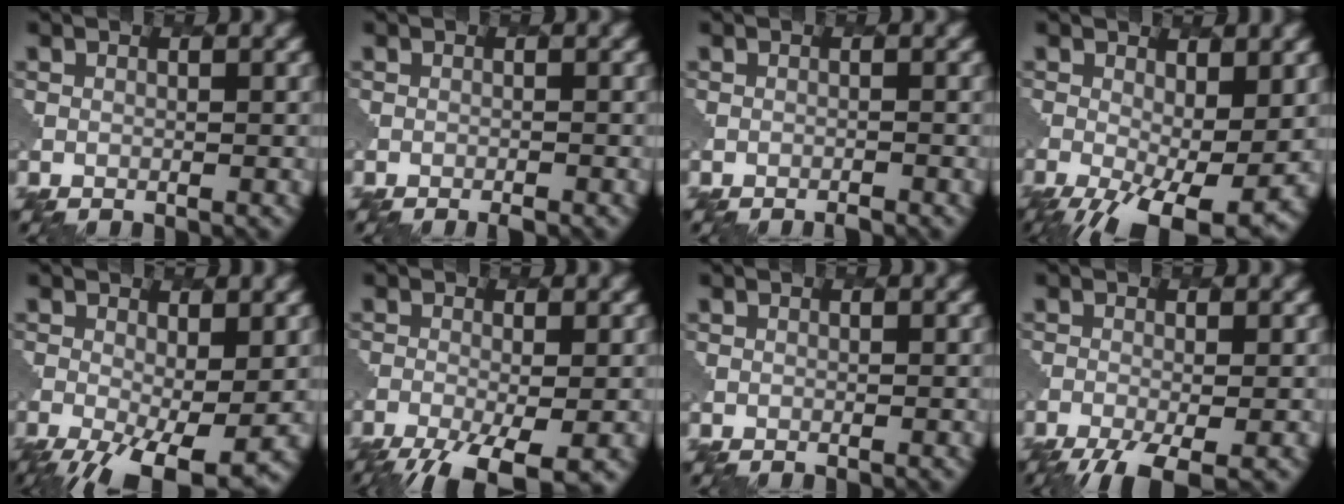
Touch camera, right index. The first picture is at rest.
{"total": 1.0, "force": [-0.8, 0.2, 0.5], "torque": [-0.002, 0.002, -0.013]}
{"total": 0.8, "force": [-0.8, 0.1, 0.2], "torque": [0.004, 0.002, -0.015]}
{"total": 8.1, "force": [-2.4, 3.3, 7.0], "torque": [-0.129, -0.022, -0.030]}
{"total": 7.1, "force": [-2.6, 2.6, 6.1], "torque": [-0.114, -0.017, -0.037]}
{"total": 7.6, "force": [-4.7, 2.3, 5.5], "torque": [-0.102, -0.032, -0.073]}
{"total": 0.0}
{"total": 4.8, "force": [-3.1, 1.1, 3.4], "torque": [-0.058, -0.009, -0.056]}